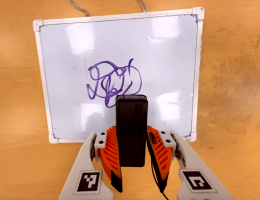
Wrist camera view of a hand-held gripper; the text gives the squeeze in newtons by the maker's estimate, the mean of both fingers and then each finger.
{"total": 4.3, "left": 2.9, "right": 5.6}